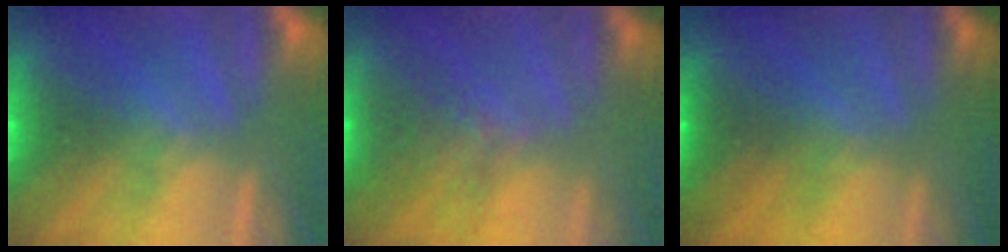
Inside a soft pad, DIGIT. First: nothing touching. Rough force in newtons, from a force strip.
{"total": 4.6}
{"total": 1.6}